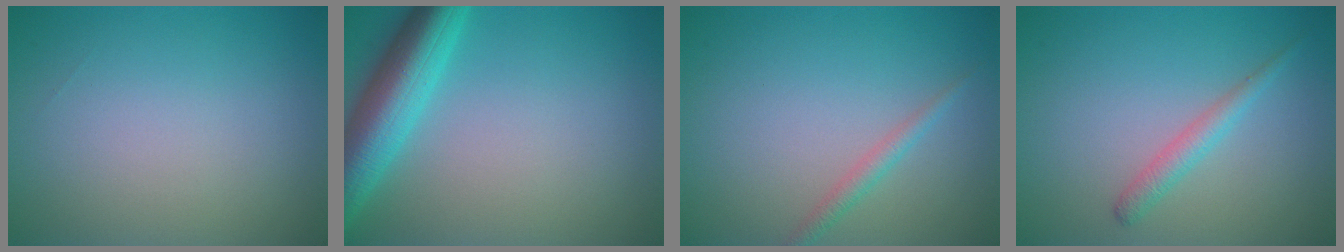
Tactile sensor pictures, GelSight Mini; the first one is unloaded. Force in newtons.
{"total": 6.8, "press": 6.8, "slide": 0.2}
{"total": 1.4, "press": 1.4, "slide": 0.1}
{"total": 1.8, "press": 1.8, "slide": 0.1}